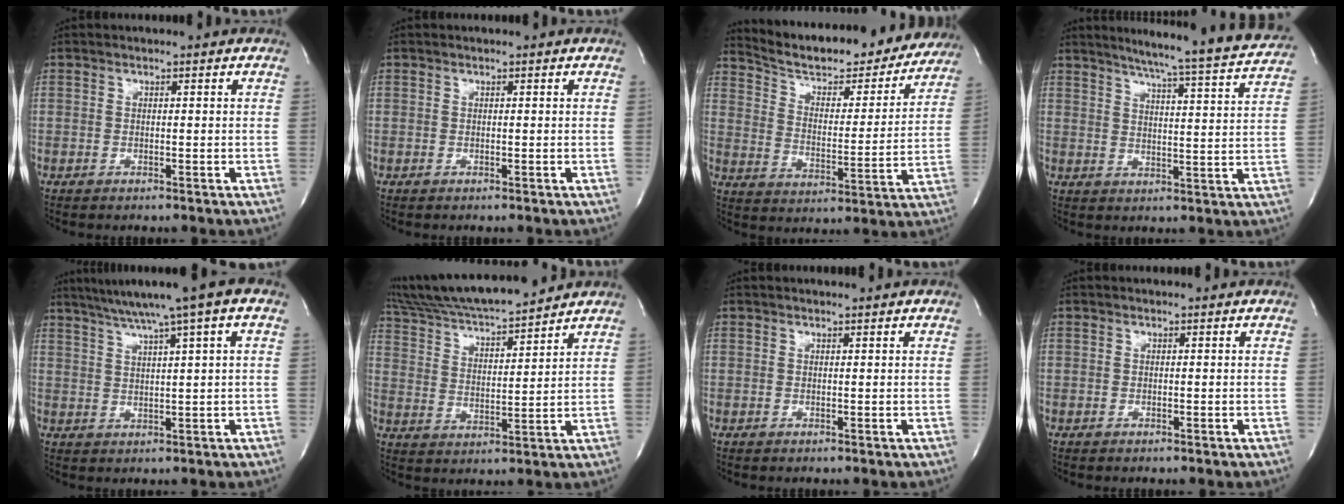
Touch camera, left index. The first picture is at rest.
{"total": 0.0}
{"total": 22.8, "force": [20.8, 5.7, 7.4], "torque": [-0.111, -0.023, 0.283]}
{"total": 18.4, "force": [16.9, -1.4, 7.3], "torque": [-0.120, -0.062, 0.204]}
{"total": 9.2, "force": [5.7, -0.9, 7.1], "torque": [-0.118, 0.022, 0.089]}
{"total": 16.3, "force": [14.9, 0.8, 6.7], "torque": [-0.126, 0.010, 0.258]}
{"total": 0.5, "force": [0.4, -0.2, 0.2], "torque": [-0.008, -0.006, 0.013]}
{"total": 0.0}